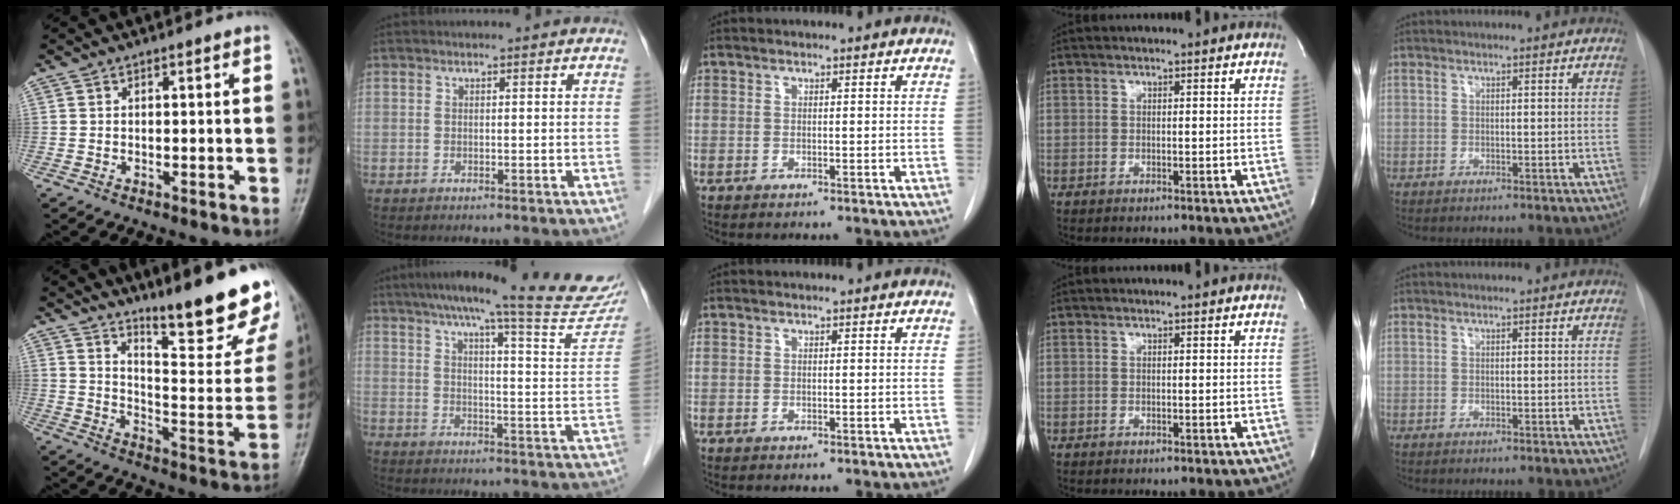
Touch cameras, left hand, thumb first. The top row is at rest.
{"thumb": {"total": 20.7, "force": [15.6, 4.1, 12.9], "torque": [-0.144, -0.112, 0.225]}, "index": {"total": 23.0, "force": [20.4, 1.0, 10.6], "torque": [-0.147, -0.054, 0.245]}}